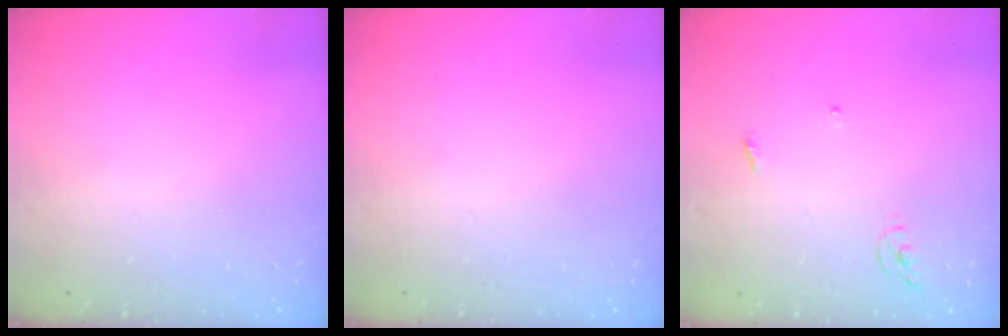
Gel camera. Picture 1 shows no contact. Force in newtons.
{"total": 0.0}
{"total": 3.6, "press": 3.6, "slide": 0.3}